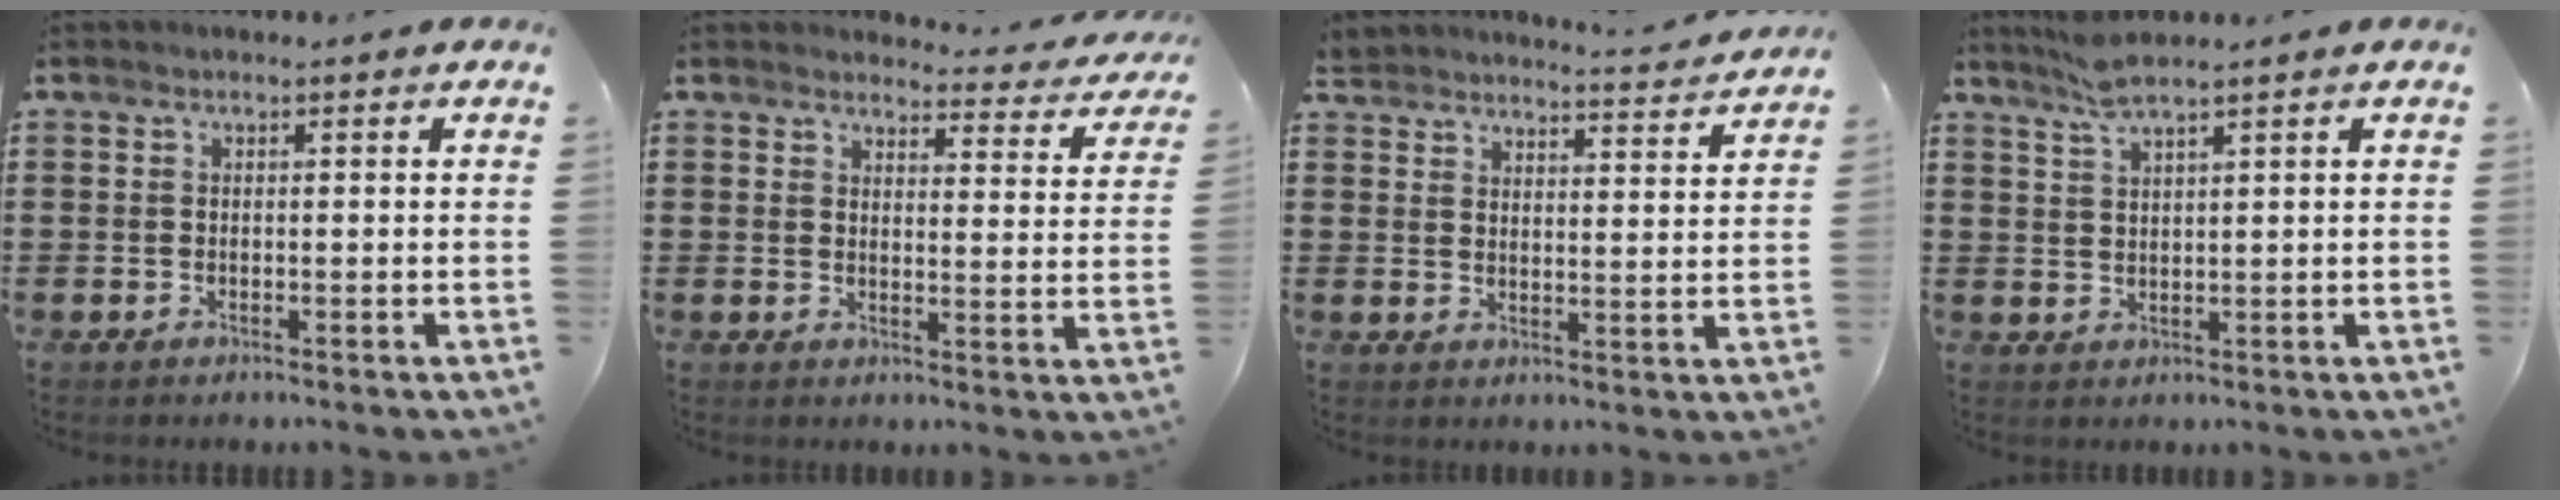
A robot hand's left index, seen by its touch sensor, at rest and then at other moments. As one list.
[{"total": 3.6, "force": [3.4, 0.5, 0.9], "torque": [-0.026, -0.023, 0.058]}, {"total": 4.0, "force": [3.9, -0.6, -0.4], "torque": [-0.012, -0.030, 0.068]}, {"total": 3.7, "force": [3.0, -0.1, 2.0], "torque": [-0.048, -0.002, 0.056]}]